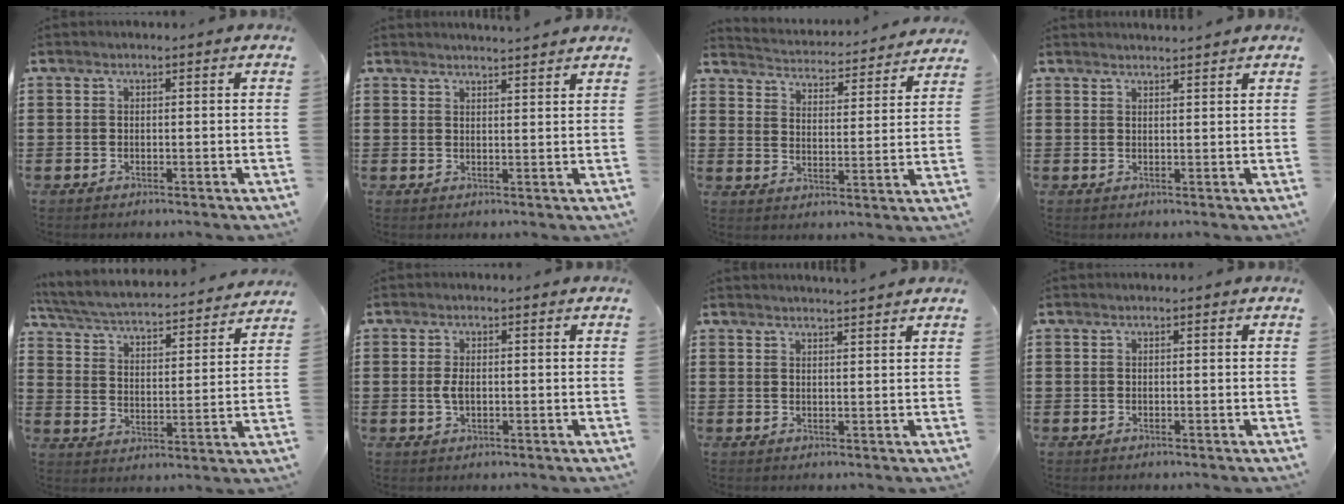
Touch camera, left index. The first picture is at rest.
{"total": 2.3, "force": [2.3, -0.3, 0.1], "torque": [-0.009, -0.006, 0.045]}
{"total": 3.5, "force": [3.4, -0.1, -0.2], "torque": [-0.019, -0.035, 0.052]}
{"total": 1.6, "force": [1.6, -0.2, 0.0], "torque": [-0.003, 0.000, 0.032]}
{"total": 4.0, "force": [3.7, 0.2, 1.3], "torque": [-0.047, -0.031, 0.055]}
{"total": 2.3, "force": [0.0, 1.1, 2.0], "torque": [-0.048, 0.000, -0.004]}
{"total": 2.0, "force": [1.9, -0.3, 0.1], "torque": [-0.006, -0.002, 0.038]}
{"total": 0.0}